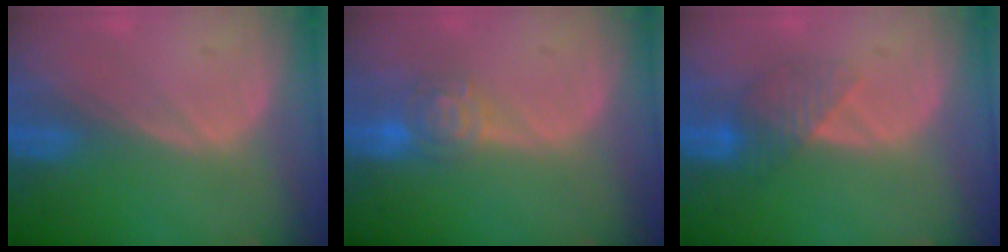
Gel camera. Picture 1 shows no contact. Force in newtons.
{"total": 4.7, "press": 4.2, "slide": 2.2}
{"total": 4.0, "press": 3.8, "slide": 1.0}